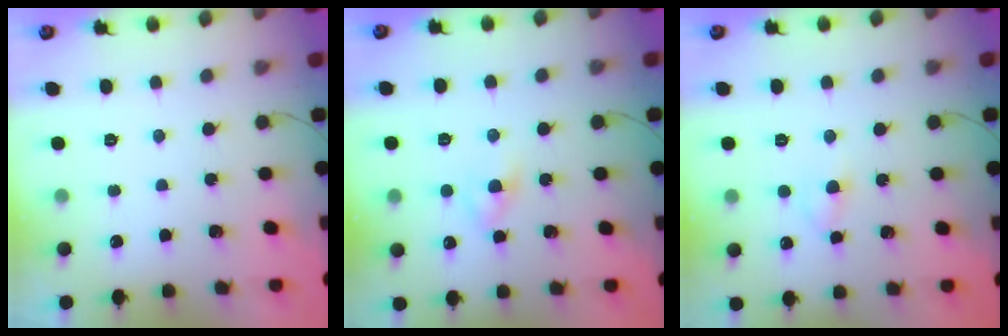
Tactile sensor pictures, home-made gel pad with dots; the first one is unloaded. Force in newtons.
{"total": 2.6, "press": 2.4, "slide": 1.1}
{"total": 2.6, "press": 2.4, "slide": 1.0}